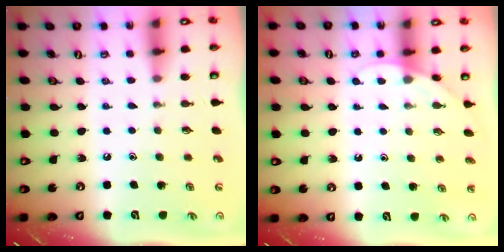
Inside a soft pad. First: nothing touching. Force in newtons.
{"total": 4.7, "press": 4.7, "slide": 0.2}